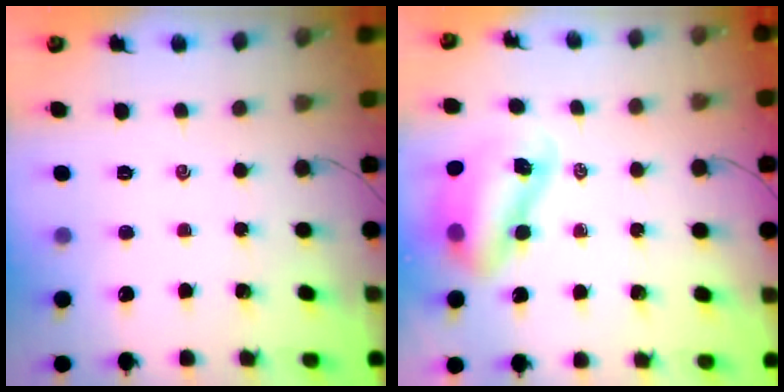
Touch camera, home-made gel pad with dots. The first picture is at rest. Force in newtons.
{"total": 9.0, "press": 8.8, "slide": 2.1}